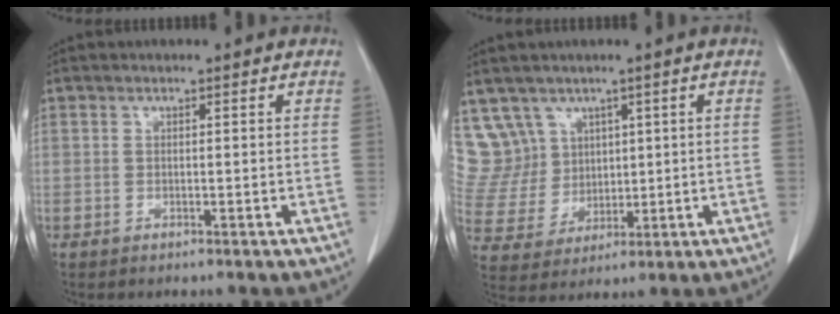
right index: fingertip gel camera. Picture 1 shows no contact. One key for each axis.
{"total": 9.4, "fx": 5.4, "fy": 7.7, "fz": 0.3, "tx": -0.024, "ty": 0.040, "tz": 0.127}